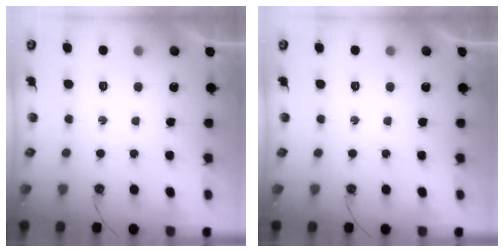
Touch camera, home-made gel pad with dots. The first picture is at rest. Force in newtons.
{"total": 0.0}